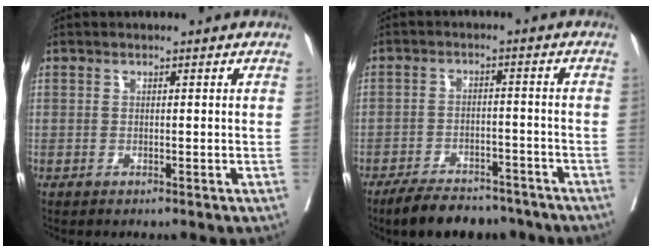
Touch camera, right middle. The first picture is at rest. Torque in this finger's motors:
{"motor_torque": [0.54, -0.60, 0.10, 0.03]}